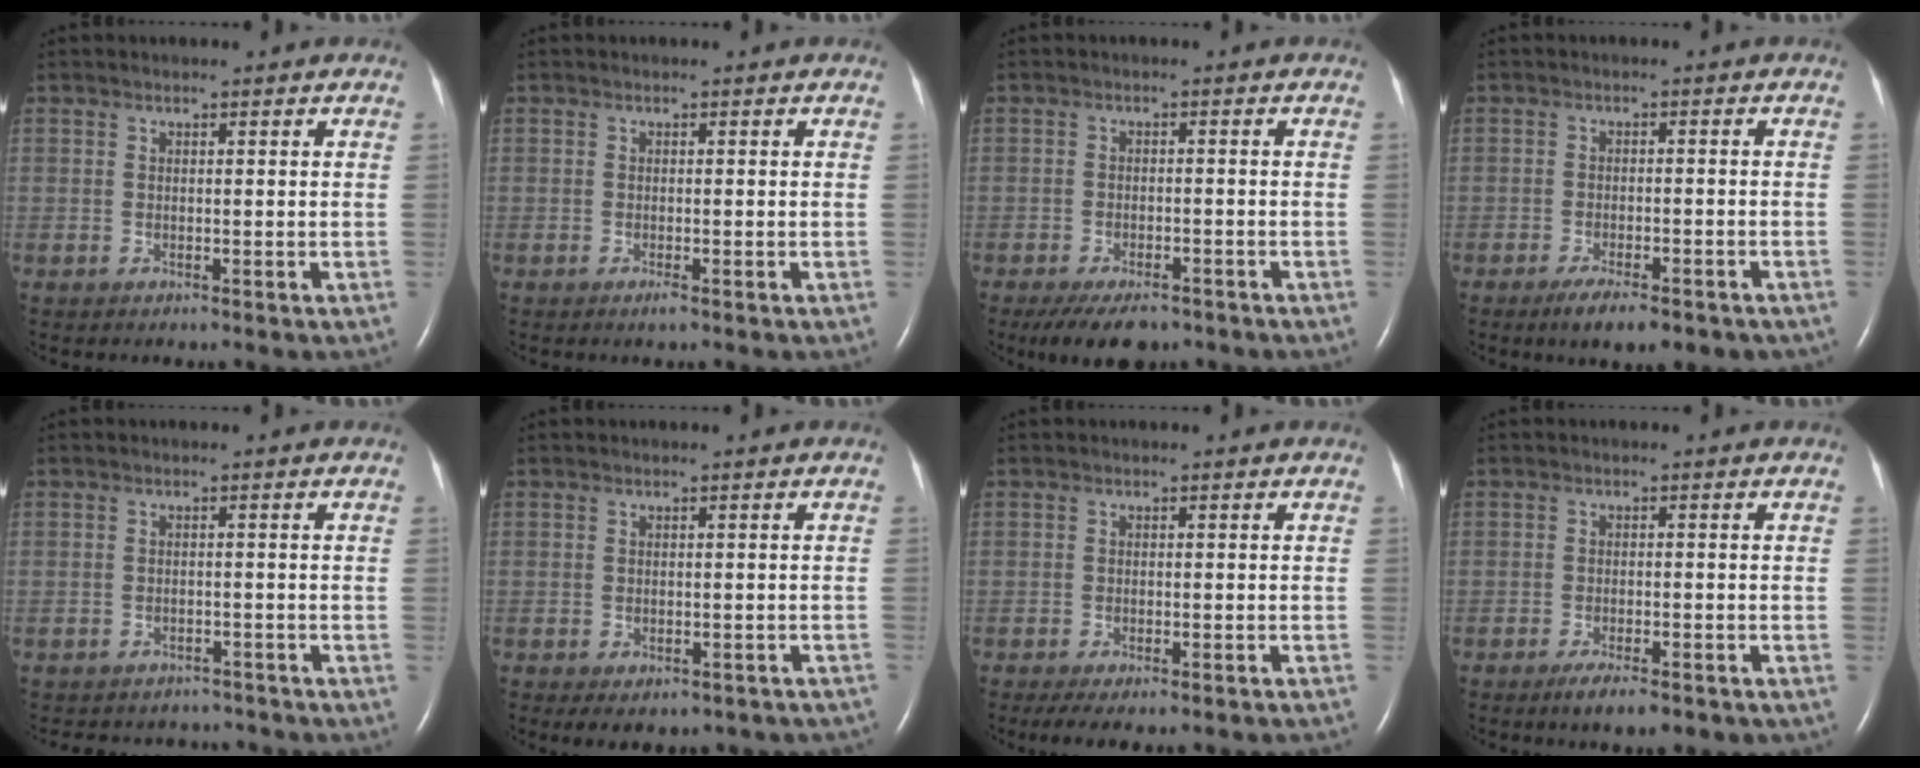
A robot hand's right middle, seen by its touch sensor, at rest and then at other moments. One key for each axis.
{"total": 0.7, "fx": -0.5, "fy": 0.0, "fz": 0.6, "tx": -0.014, "ty": -0.002, "tz": -0.007}
{"total": 7.7, "fx": -5.8, "fy": 3.0, "fz": 4.0, "tx": -0.063, "ty": -0.005, "tz": -0.090}
{"total": 8.1, "fx": -6.0, "fy": 2.4, "fz": 5.0, "tx": -0.064, "ty": -0.008, "tz": -0.080}
{"total": 7.3, "fx": -6.8, "fy": 2.7, "fz": 0.6, "tx": -0.011, "ty": 0.010, "tz": -0.078}
{"total": 9.7, "fx": -7.5, "fy": 4.8, "fz": 4.0, "tx": -0.049, "ty": 0.002, "tz": -0.080}
{"total": 10.1, "fx": -8.5, "fy": 2.5, "fz": 4.9, "tx": -0.068, "ty": -0.007, "tz": -0.105}
{"total": 6.4, "fx": -4.7, "fy": 1.7, "fz": 4.0, "tx": -0.056, "ty": -0.008, "tz": -0.061}